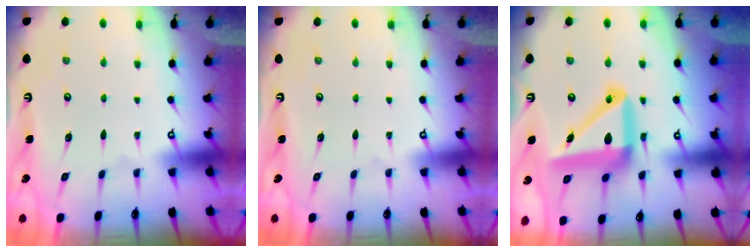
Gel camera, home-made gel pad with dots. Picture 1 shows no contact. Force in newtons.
{"total": 0.0}
{"total": 17.9, "press": 17.7, "slide": 2.7}